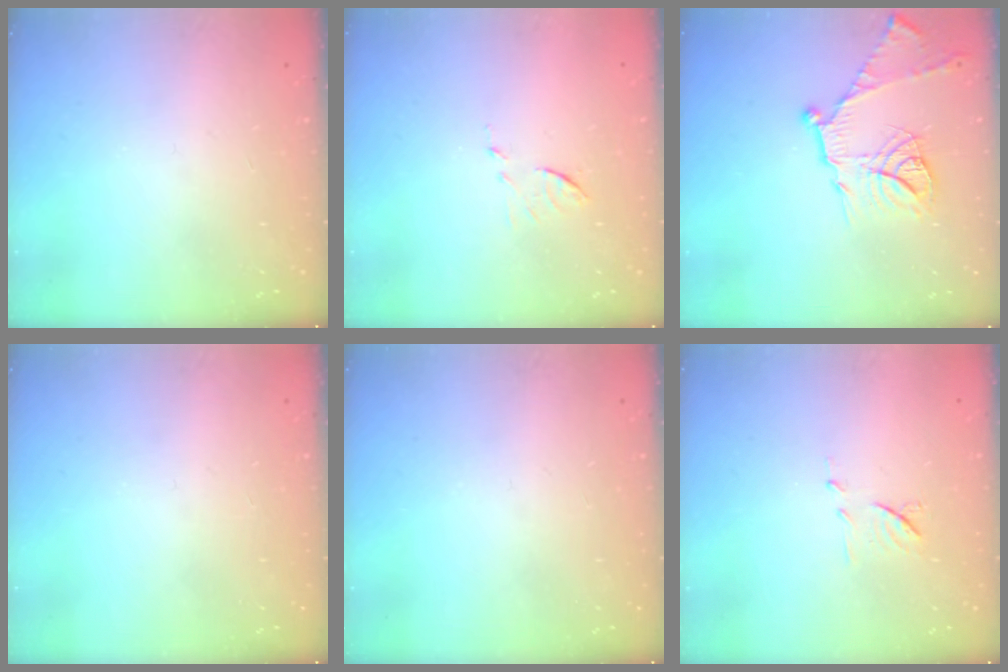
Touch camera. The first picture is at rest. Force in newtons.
{"total": 6.2, "press": 6.2, "slide": 0.2}
{"total": 16.0, "press": 16.0, "slide": 1.4}
{"total": 0.0}
{"total": 0.0}
{"total": 7.0, "press": 7.0, "slide": 0.6}